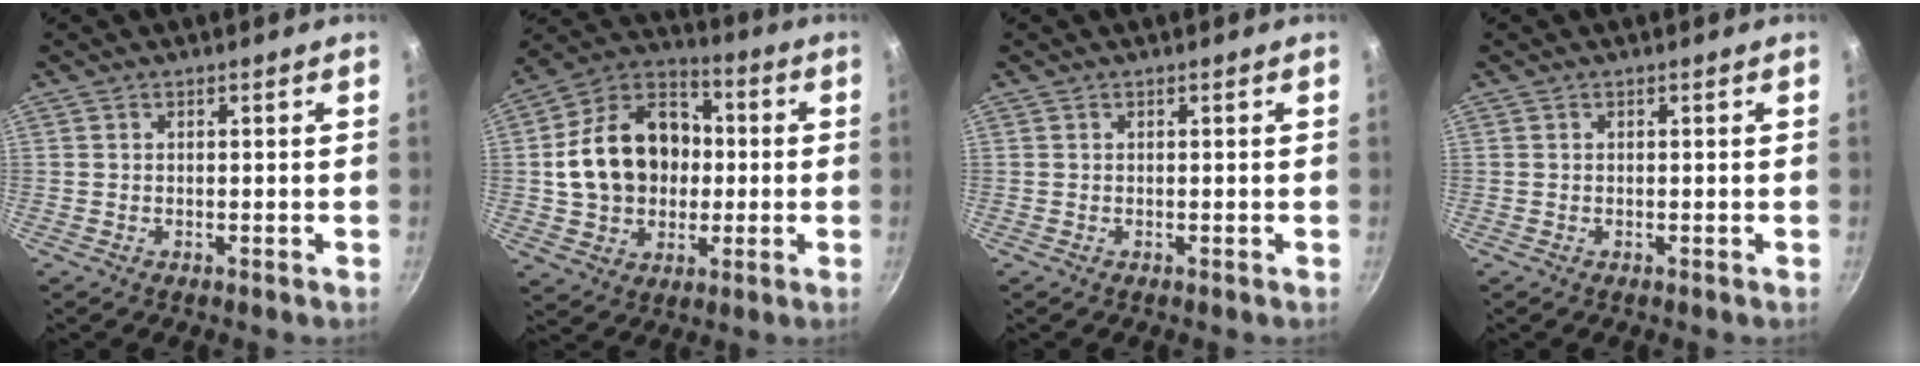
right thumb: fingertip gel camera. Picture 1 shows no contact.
{"total": 19.0, "force": [0.3, 14.9, 11.8], "torque": [-0.174, 0.037, 0.001]}
{"total": 0.0}
{"total": 0.0}